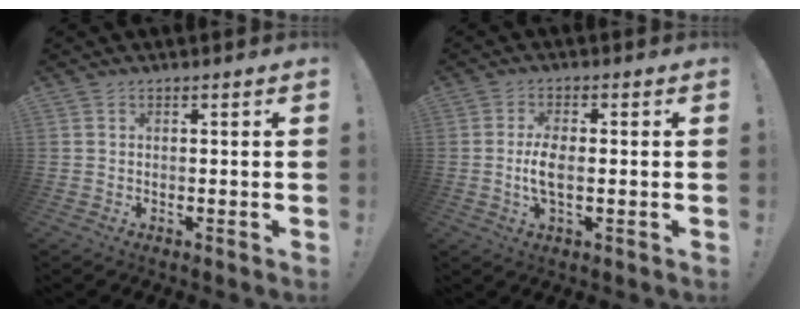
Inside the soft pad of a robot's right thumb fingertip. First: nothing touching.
{"total": 6.3, "force": [-0.5, 2.4, 5.8], "torque": [-0.114, -0.006, -0.011]}